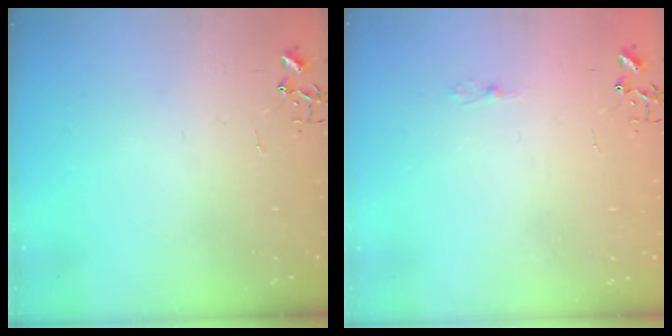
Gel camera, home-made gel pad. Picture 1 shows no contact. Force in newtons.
{"total": 2.5, "press": 2.5, "slide": 0.3}